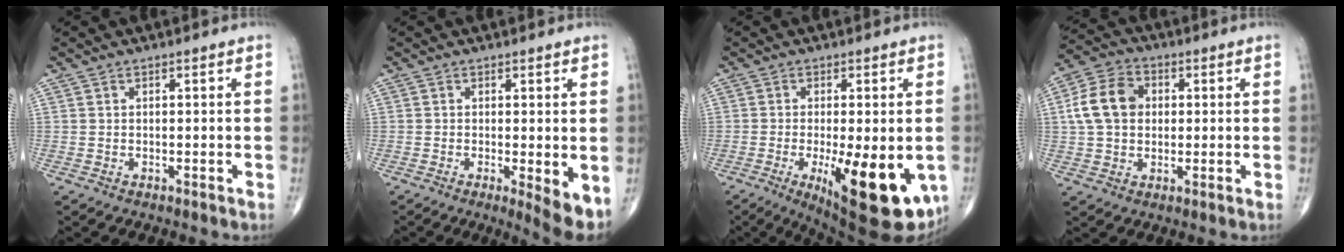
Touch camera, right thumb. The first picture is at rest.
{"total": 5.1, "force": [-0.8, 1.2, 4.9], "torque": [-0.074, -0.016, -0.014]}
{"total": 17.7, "force": [-4.9, 5.9, 15.9], "torque": [-0.192, -0.026, -0.053]}
{"total": 10.3, "force": [1.3, 7.7, 6.6], "torque": [-0.116, 0.019, 0.017]}